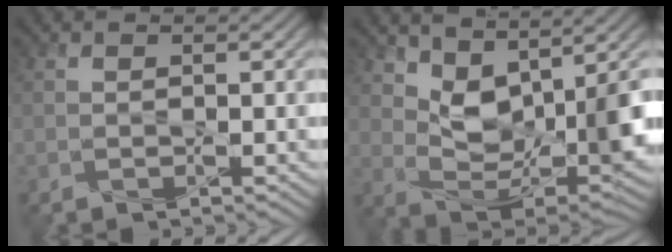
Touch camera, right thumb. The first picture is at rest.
{"total": 8.9, "force": [4.3, 4.1, 6.6], "torque": [-0.125, -0.013, 0.087]}